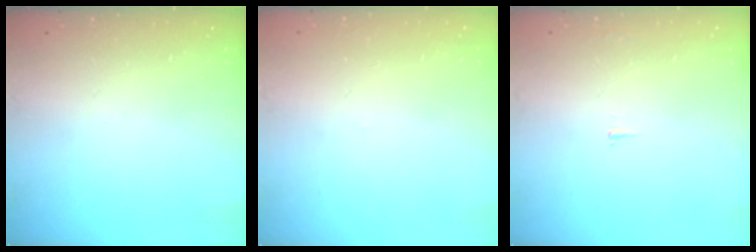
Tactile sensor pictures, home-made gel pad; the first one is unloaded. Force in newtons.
{"total": 2.7, "press": 2.7, "slide": 0.3}
{"total": 2.3, "press": 2.3, "slide": 0.2}